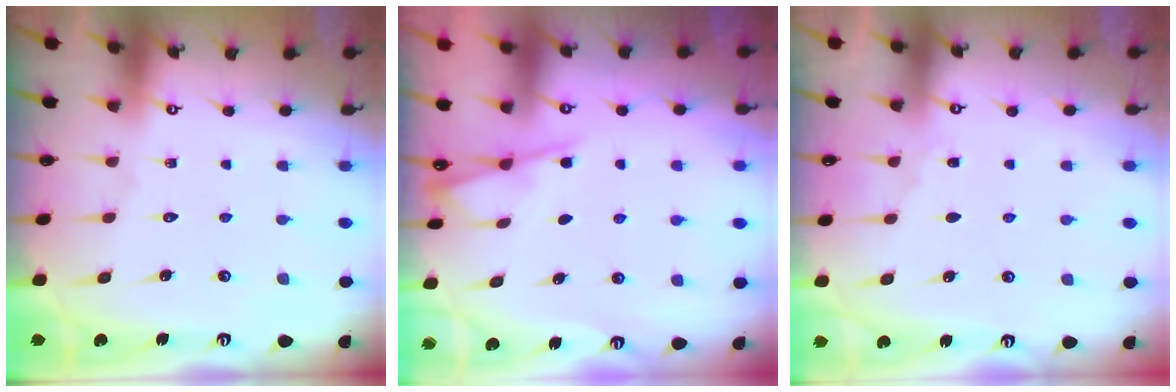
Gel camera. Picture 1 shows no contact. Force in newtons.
{"total": 2.4, "press": 2.4, "slide": 0.5}
{"total": 3.8, "press": 3.7, "slide": 0.4}